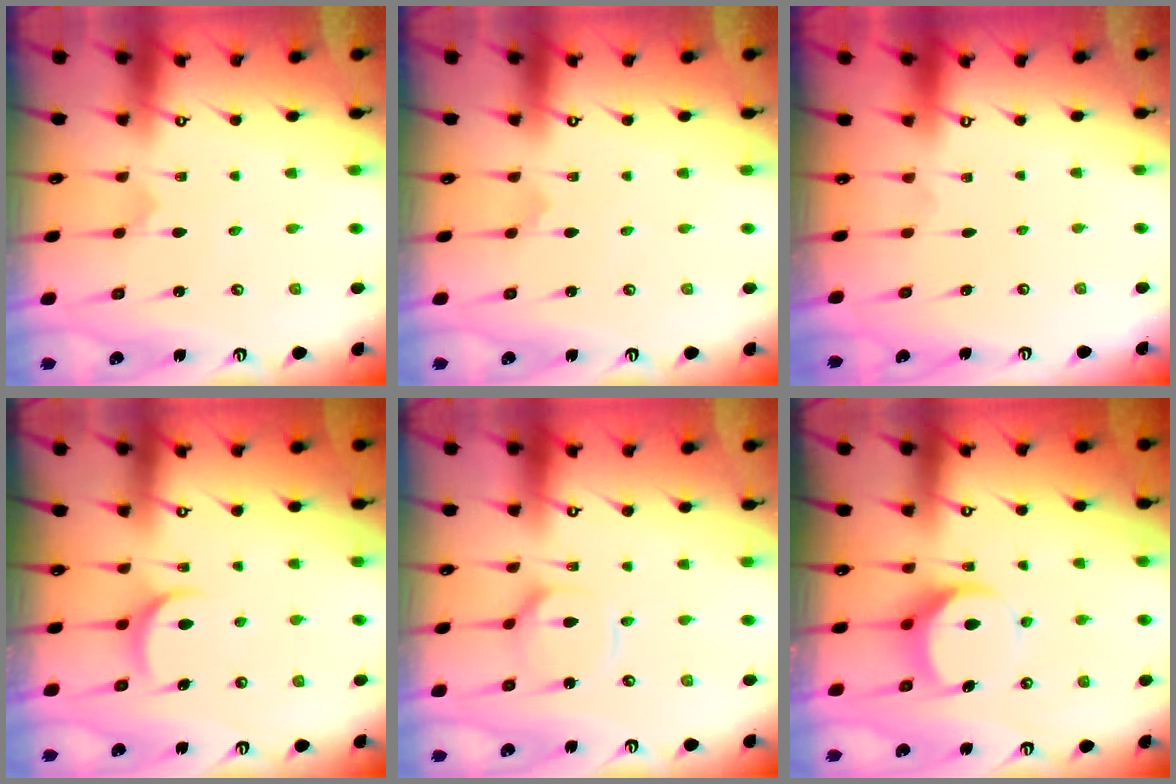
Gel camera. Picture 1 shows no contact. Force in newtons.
{"total": 0.0}
{"total": 0.0}
{"total": 6.5, "press": 6.5, "slide": 0.6}
{"total": 7.9, "press": 7.9, "slide": 0.6}
{"total": 7.5, "press": 7.4, "slide": 0.7}